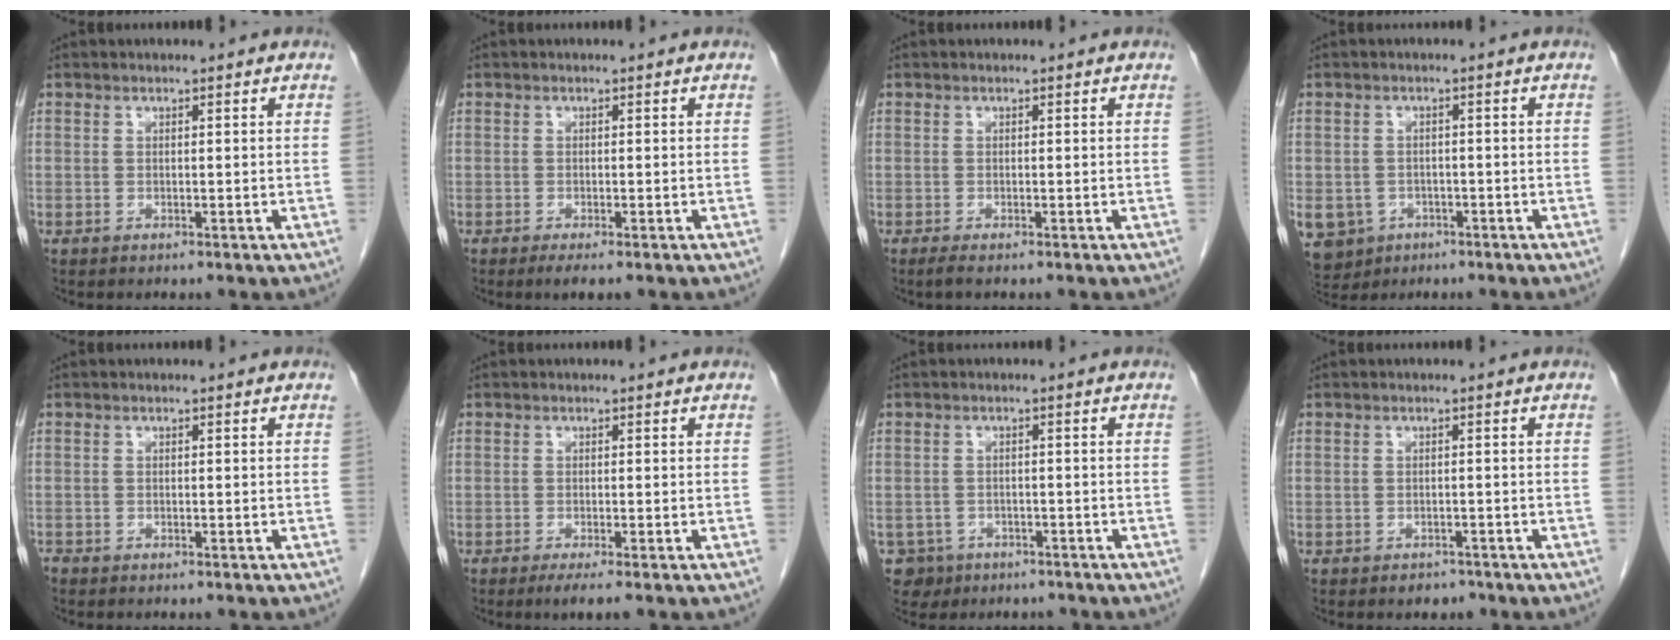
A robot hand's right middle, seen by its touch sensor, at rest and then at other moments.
{"total": 2.0, "force": [-1.3, 0.3, 1.4], "torque": [-0.021, -0.006, -0.020]}
{"total": 1.2, "force": [-0.9, 0.0, 0.7], "torque": [-0.015, -0.004, -0.015]}
{"total": 9.5, "force": [-4.5, 7.9, 2.7], "torque": [-0.079, 0.001, -0.059]}
{"total": 1.0, "force": [-0.9, 0.2, 0.3], "torque": [-0.008, -0.002, -0.016]}
{"total": 2.3, "force": [-1.5, -0.1, 1.7], "torque": [-0.027, -0.007, -0.027]}
{"total": 5.3, "force": [-3.4, 4.0, 0.5], "torque": [-0.016, 0.008, -0.045]}
{"total": 1.7, "force": [-1.3, 1.0, 0.3], "torque": [-0.009, 0.002, -0.017]}